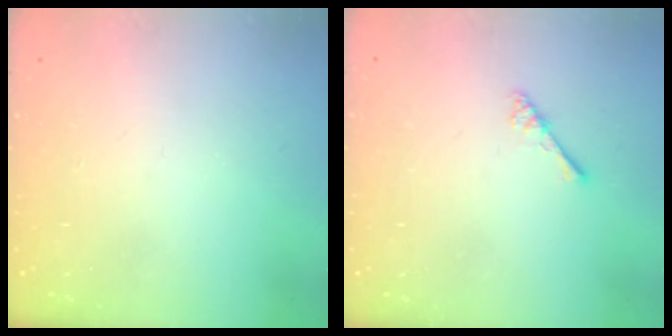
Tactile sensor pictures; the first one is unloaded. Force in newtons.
{"total": 2.5, "press": 2.5, "slide": 0.4}